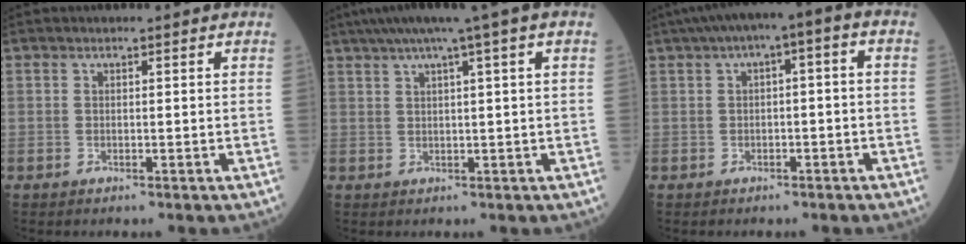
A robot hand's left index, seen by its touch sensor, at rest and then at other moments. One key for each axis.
{"total": 8.9, "fx": 5.5, "fy": -1.0, "fz": 6.9, "tx": -0.106, "ty": 0.035, "tz": 0.077}
{"total": 6.5, "fx": 1.2, "fy": 1.6, "fz": 6.1, "tx": -0.098, "ty": 0.040, "tz": 0.011}